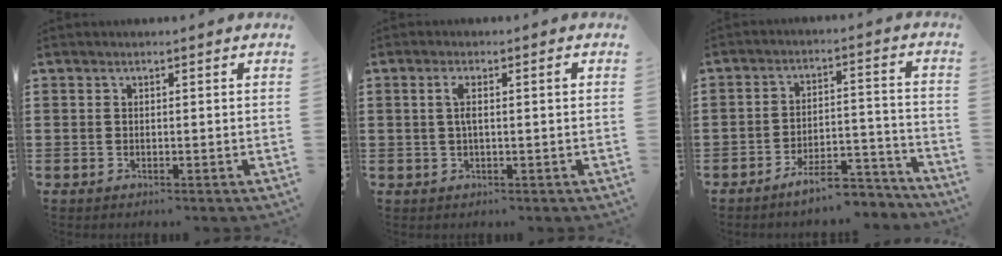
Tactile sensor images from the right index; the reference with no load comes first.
{"total": 2.7, "force": [0.2, 0.3, 2.7], "torque": [-0.051, 0.000, 0.000]}
{"total": 7.1, "force": [-6.3, 1.5, 2.9], "torque": [-0.047, 0.014, -0.118]}